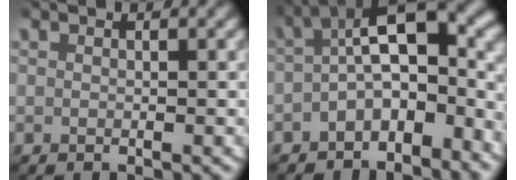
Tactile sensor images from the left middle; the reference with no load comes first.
{"total": 8.1, "force": [-0.5, 4.4, 6.8], "torque": [-0.088, 0.004, -0.017]}